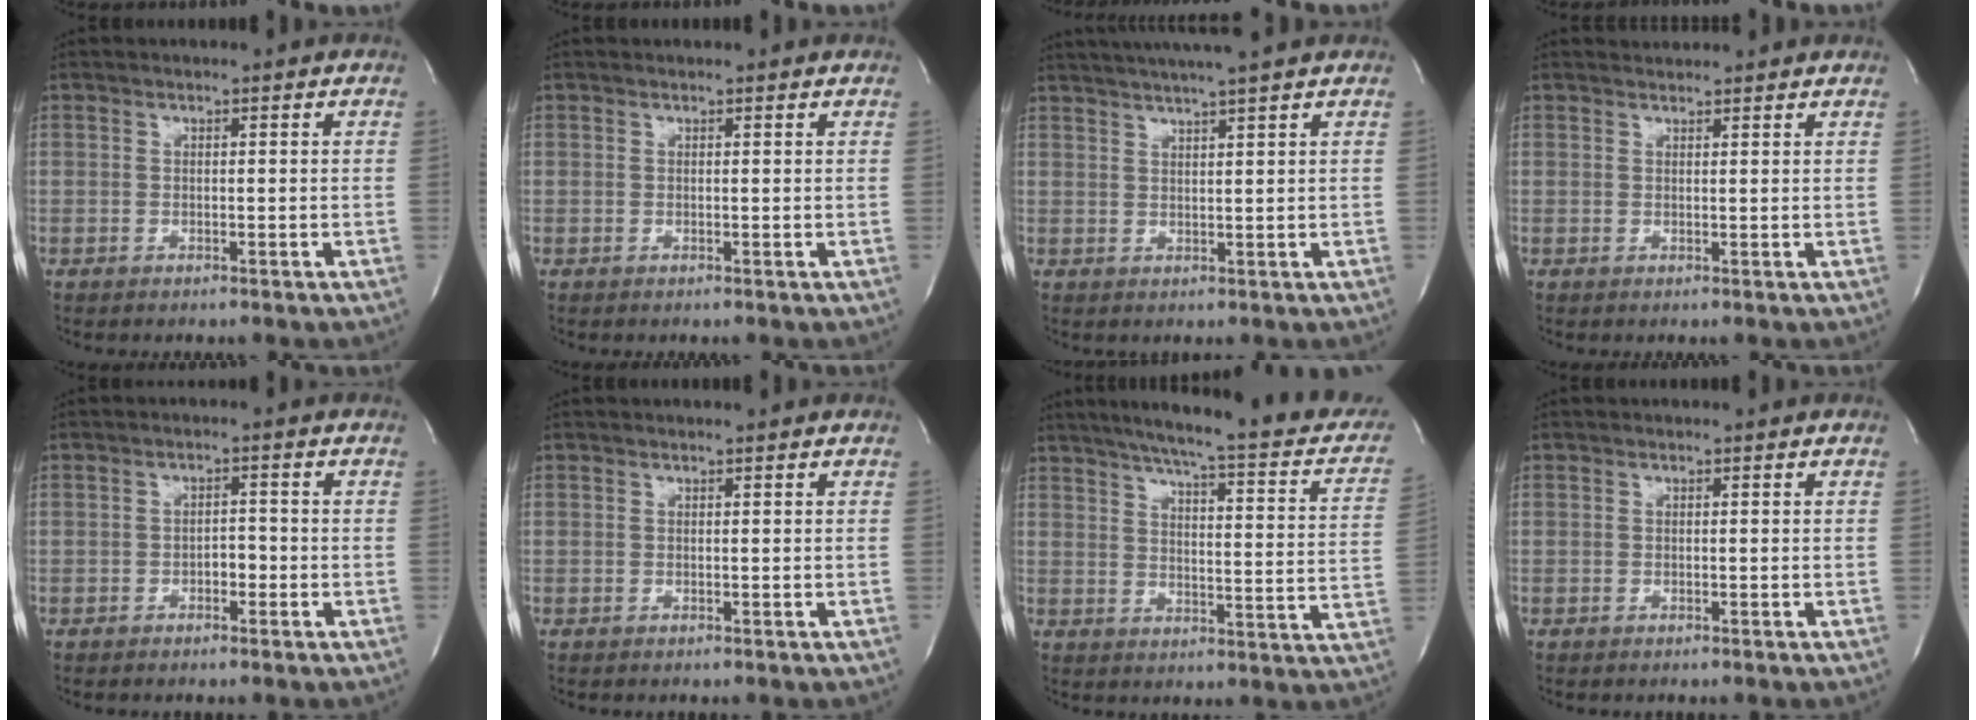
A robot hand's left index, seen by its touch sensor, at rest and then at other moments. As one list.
[{"total": 1.8, "force": [1.8, 0.1, 0.4], "torque": [-0.014, 0.009, 0.017]}, {"total": 10.2, "force": [8.9, -0.8, 5.0], "torque": [-0.084, 0.020, 0.122]}, {"total": 2.3, "force": [2.3, 0.1, 0.0], "torque": [-0.009, 0.015, 0.034]}, {"total": 1.8, "force": [-0.8, 0.9, 1.3], "torque": [-0.016, 0.005, -0.014]}, {"total": 0.6, "force": [0.6, -0.1, 0.3], "torque": [-0.007, 0.003, 0.011]}, {"total": 24.3, "force": [19.6, 3.4, 13.9], "torque": [-0.197, -0.012, 0.234]}, {"total": 0.0}]